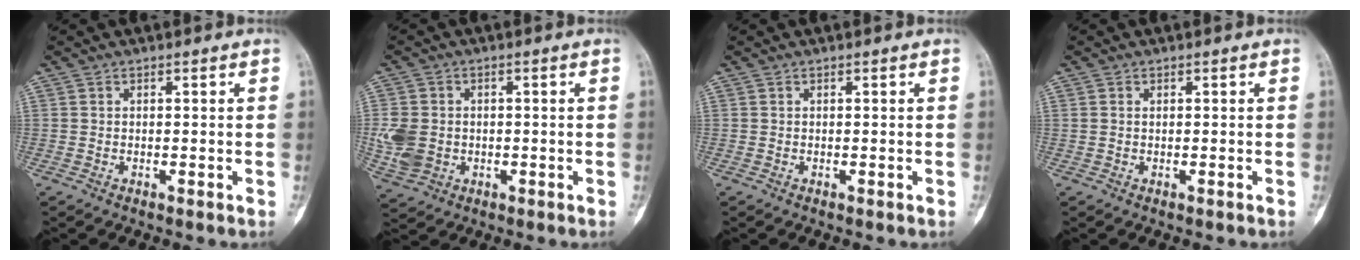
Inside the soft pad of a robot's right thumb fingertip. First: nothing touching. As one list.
[{"total": 8.0, "force": [-0.6, 6.5, 4.6], "torque": [-0.093, 0.003, -0.002]}, {"total": 0.0}, {"total": 0.0}]